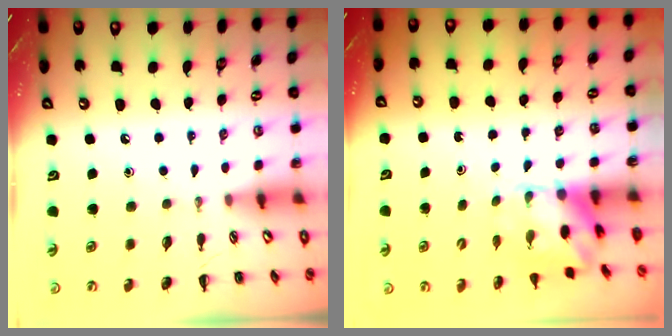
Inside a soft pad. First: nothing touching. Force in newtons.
{"total": 4.0, "press": 3.9, "slide": 0.7}